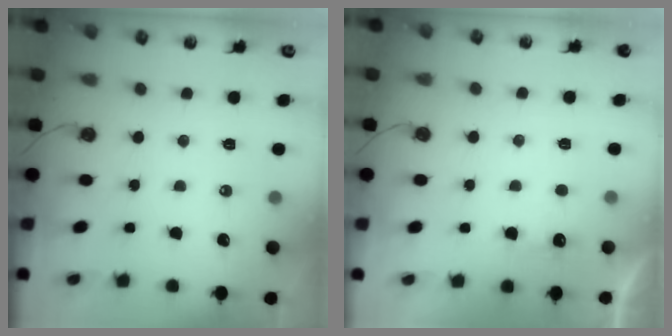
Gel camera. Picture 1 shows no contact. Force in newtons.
{"total": 1.9, "press": 1.8, "slide": 0.8}